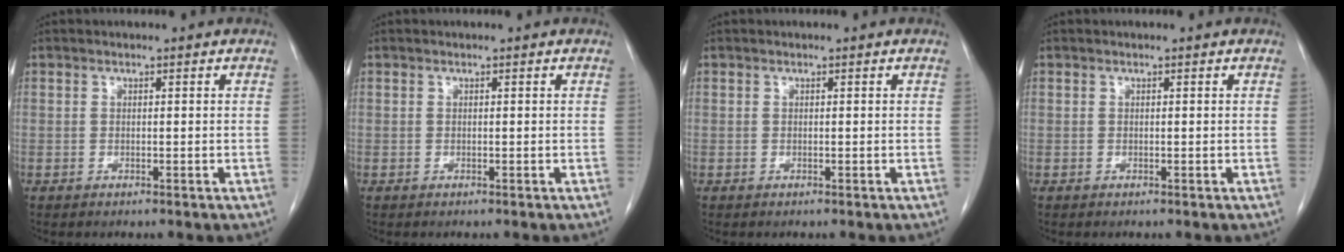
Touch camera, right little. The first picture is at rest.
{"total": 0.0}
{"total": 0.0}
{"total": 0.0}